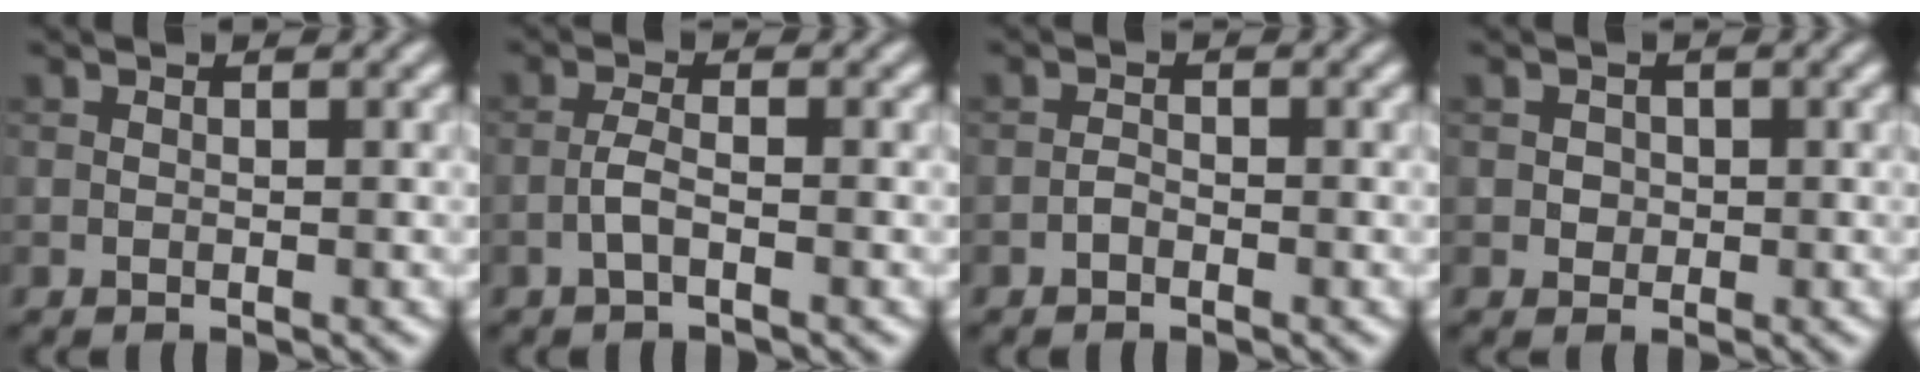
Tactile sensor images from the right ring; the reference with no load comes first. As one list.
[{"total": 1.7, "force": [-0.7, 0.4, 1.5], "torque": [-0.034, 0.005, -0.019]}, {"total": 0.7, "force": [-0.5, 0.3, 0.4], "torque": [-0.008, 0.002, -0.012]}, {"total": 1.0, "force": [0.1, 1.0, 0.3], "torque": [0.002, -0.001, 0.002]}]